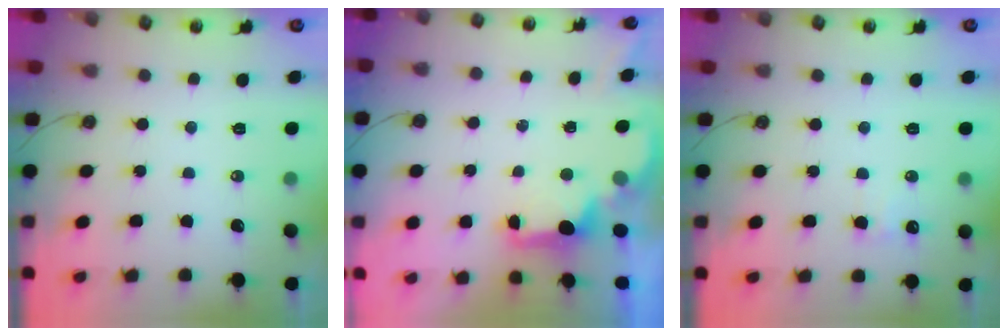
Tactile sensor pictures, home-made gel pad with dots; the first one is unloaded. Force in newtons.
{"total": 2.0, "press": 1.9, "slide": 0.8}
{"total": 7.3, "press": 7.2, "slide": 1.1}